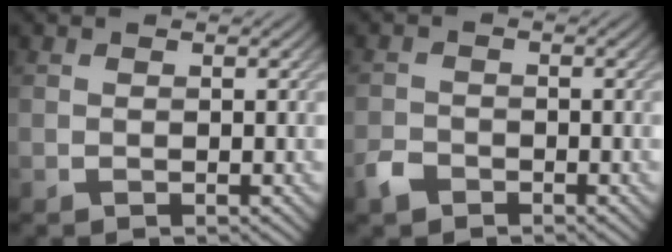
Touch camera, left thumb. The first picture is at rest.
{"total": 2.4, "force": [-1.8, 1.4, 0.8], "torque": [-0.019, -0.002, -0.043]}